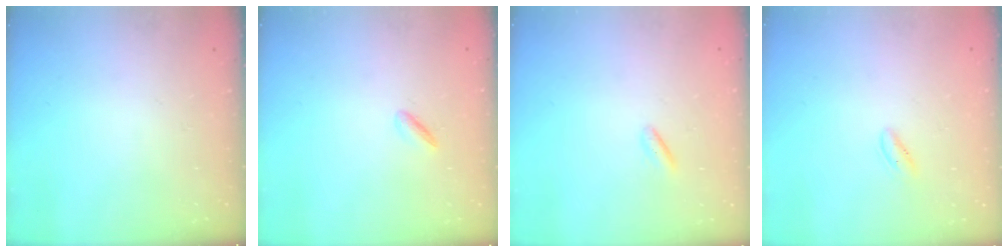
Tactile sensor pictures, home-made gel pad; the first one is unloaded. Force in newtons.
{"total": 2.1, "press": 2.0, "slide": 0.7}
{"total": 1.4, "press": 1.1, "slide": 0.8}
{"total": 1.8, "press": 1.5, "slide": 0.9}